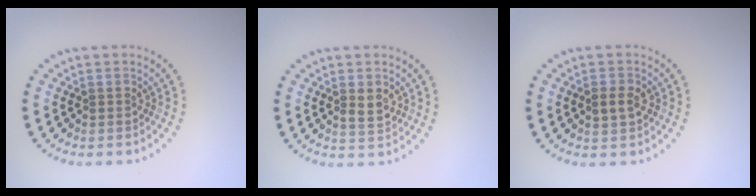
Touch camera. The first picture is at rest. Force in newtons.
{"total": 1.9, "press": 1.8, "slide": 0.5}
{"total": 2.0, "press": 2.0, "slide": 0.1}